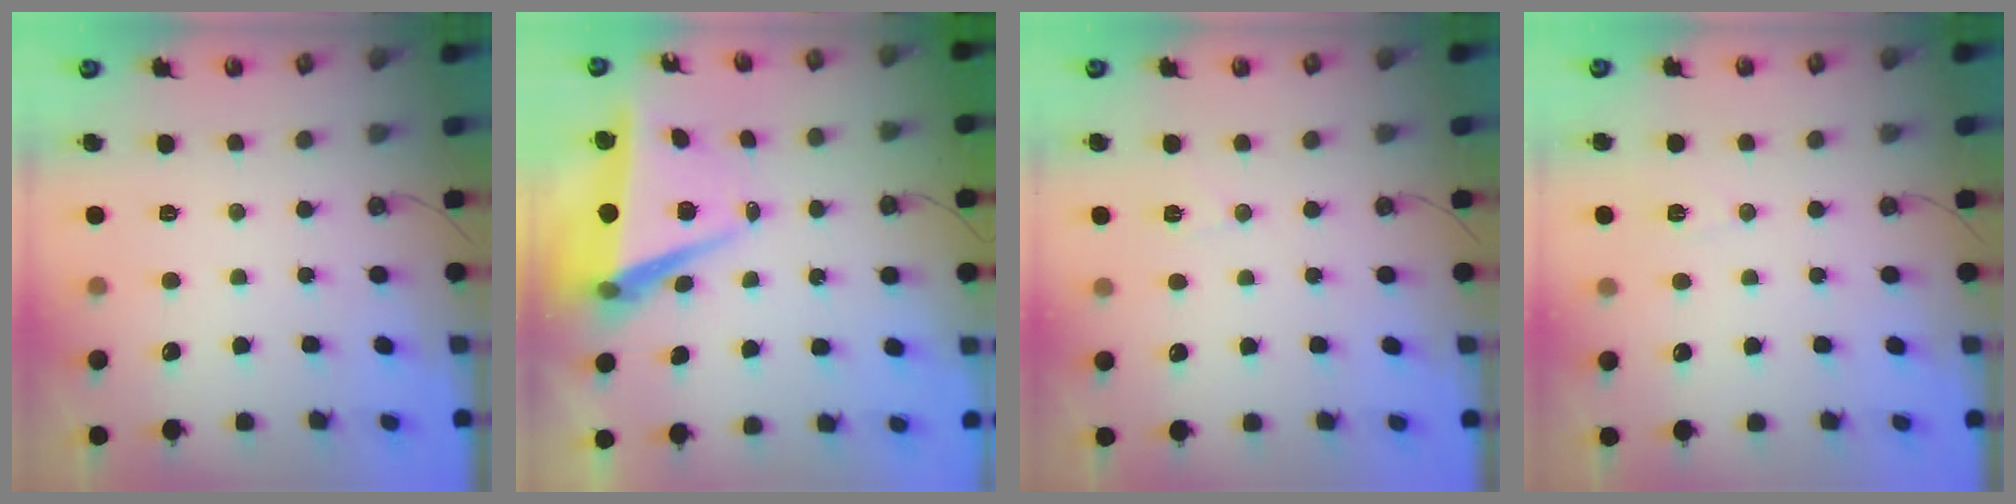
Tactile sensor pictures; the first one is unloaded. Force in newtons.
{"total": 7.5, "press": 6.2, "slide": 4.2}
{"total": 5.8, "press": 5.6, "slide": 1.5}
{"total": 4.1, "press": 3.1, "slide": 2.6}